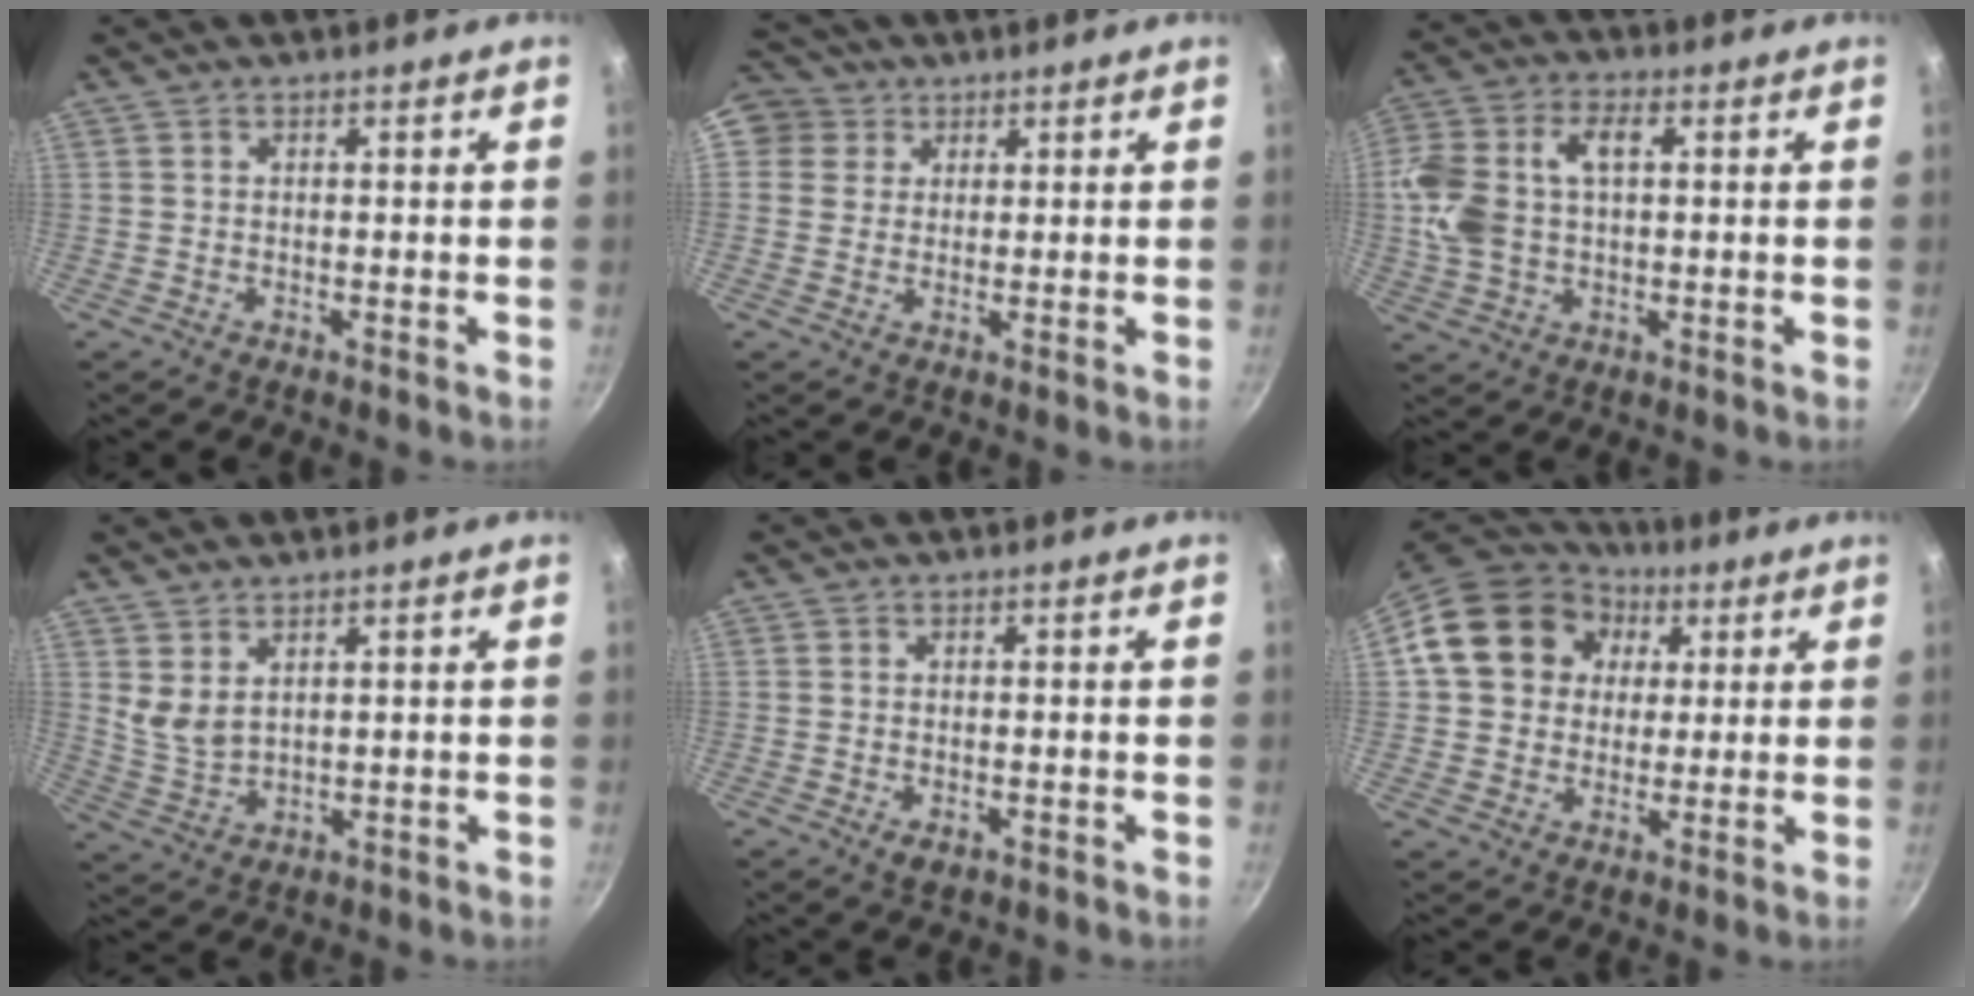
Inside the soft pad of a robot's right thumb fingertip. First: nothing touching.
{"total": 7.9, "force": [3.1, 6.9, 2.2], "torque": [-0.021, 0.010, 0.044]}
{"total": 12.5, "force": [1.4, 7.9, 9.6], "torque": [-0.189, 0.021, 0.018]}
{"total": 4.5, "force": [2.7, 2.3, 2.7], "torque": [-0.048, -0.026, 0.065]}
{"total": 2.0, "force": [-0.6, 1.2, 1.4], "torque": [-0.023, -0.004, -0.008]}
{"total": 17.0, "force": [4.4, 14.3, 8.1], "torque": [-0.126, 0.021, 0.066]}